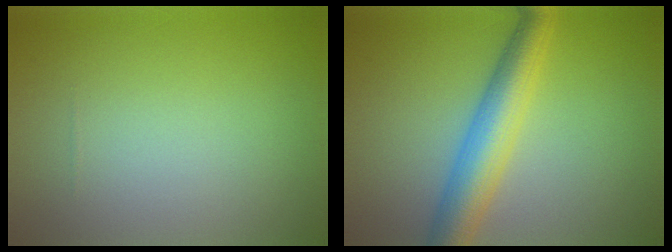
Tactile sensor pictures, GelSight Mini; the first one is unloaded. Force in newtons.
{"total": 5.8, "press": 5.8, "slide": 0.1}